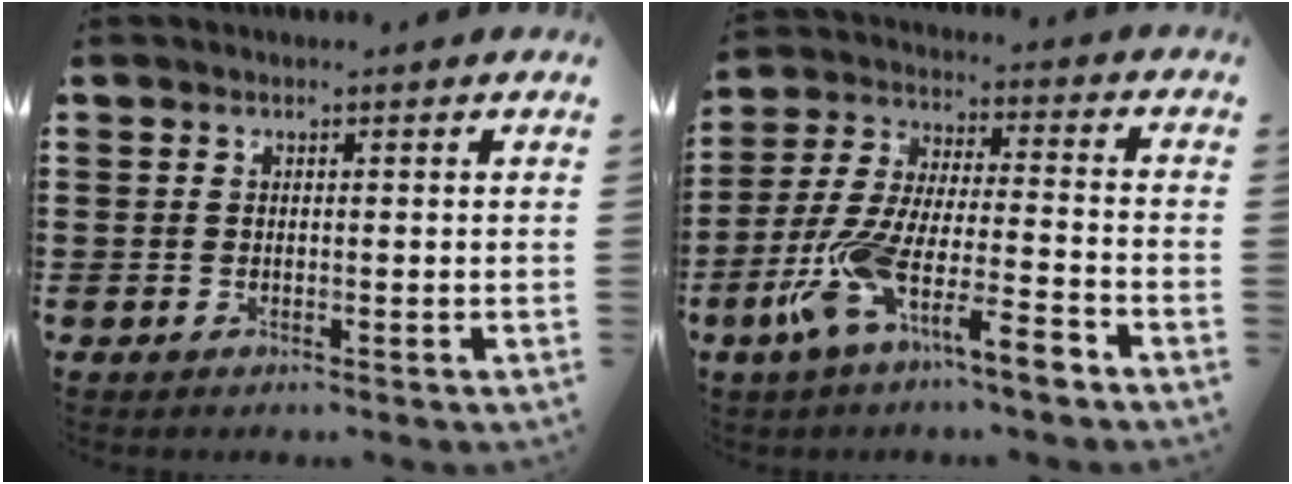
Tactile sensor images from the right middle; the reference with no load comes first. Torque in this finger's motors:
{"motor_torque": [1.83, -0.31, 0.54, 0.21]}